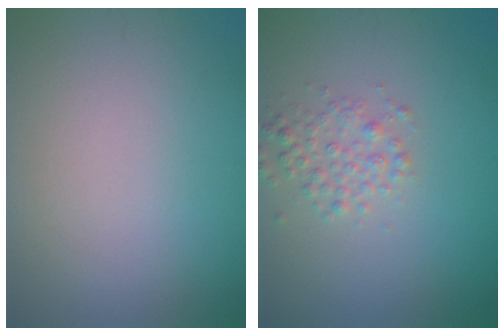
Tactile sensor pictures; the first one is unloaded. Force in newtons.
{"total": 2.1, "press": 2.1, "slide": 0.0}